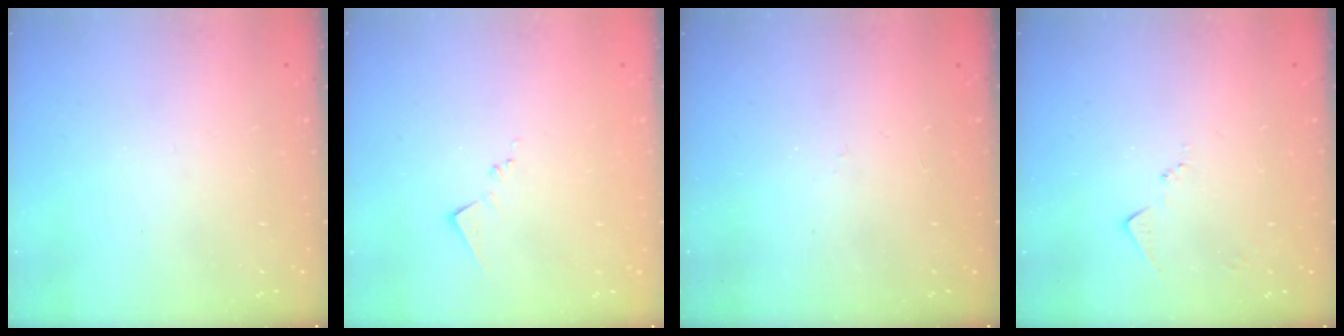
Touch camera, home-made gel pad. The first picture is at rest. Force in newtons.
{"total": 8.2, "press": 8.2, "slide": 0.3}
{"total": 5.3, "press": 5.2, "slide": 0.7}
{"total": 6.6, "press": 6.6, "slide": 0.7}